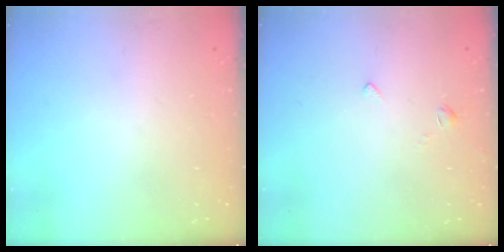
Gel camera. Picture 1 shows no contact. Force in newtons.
{"total": 2.2, "press": 2.2, "slide": 0.5}